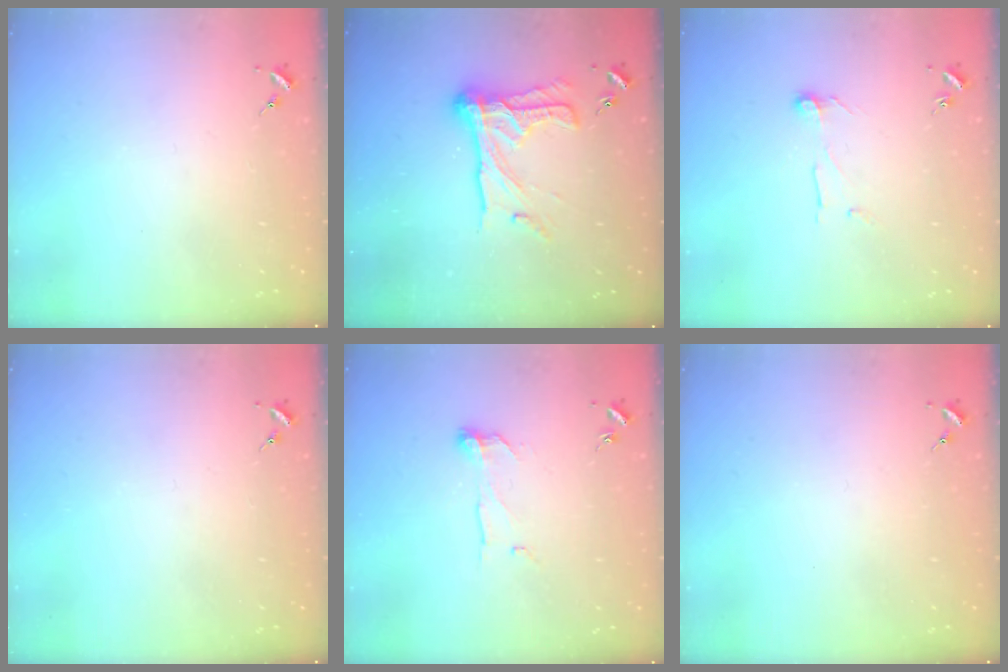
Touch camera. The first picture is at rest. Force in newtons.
{"total": 17.8, "press": 17.7, "slide": 1.8}
{"total": 7.2, "press": 7.2, "slide": 0.5}
{"total": 0.0}
{"total": 7.9, "press": 7.8, "slide": 0.3}
{"total": 0.0}